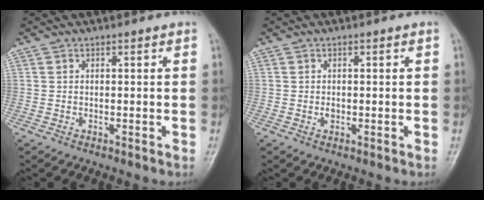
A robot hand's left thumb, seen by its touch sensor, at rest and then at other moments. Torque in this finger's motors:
{"motor_torque": [0.32, 0.34, 0.33, 0.22, -0.01]}